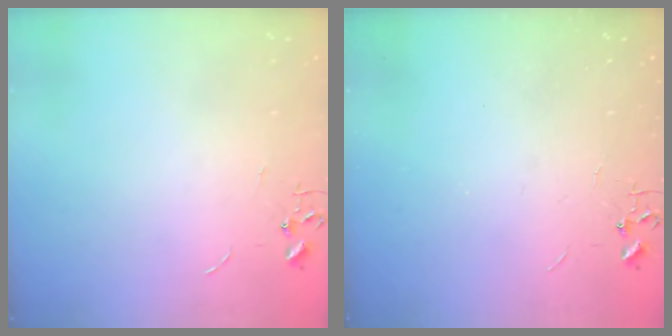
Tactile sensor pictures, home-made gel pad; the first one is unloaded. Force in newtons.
{"total": 0.0}